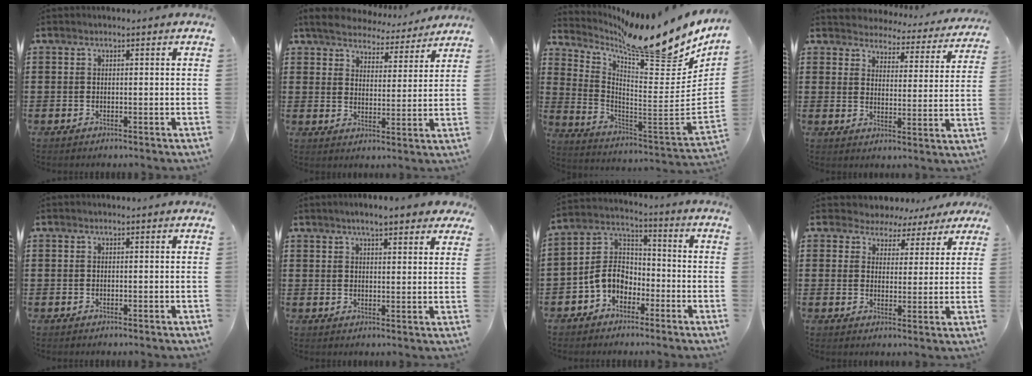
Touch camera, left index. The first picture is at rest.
{"total": 5.4, "force": [5.3, 0.6, 0.8], "torque": [-0.043, -0.034, 0.092]}
{"total": 14.1, "force": [11.1, 2.8, 8.2], "torque": [-0.136, -0.090, 0.177]}
{"total": 3.7, "force": [3.7, 0.3, -0.3], "torque": [-0.020, -0.032, 0.060]}
{"total": 0.0}
{"total": 4.6, "force": [3.8, 0.6, 2.5], "torque": [-0.059, 0.000, 0.068]}
{"total": 6.3, "force": [-3.0, 4.6, 3.0], "torque": [-0.084, 0.005, -0.066]}
{"total": 3.8, "force": [3.2, 2.2, 0.1], "torque": [-0.026, -0.006, 0.056]}